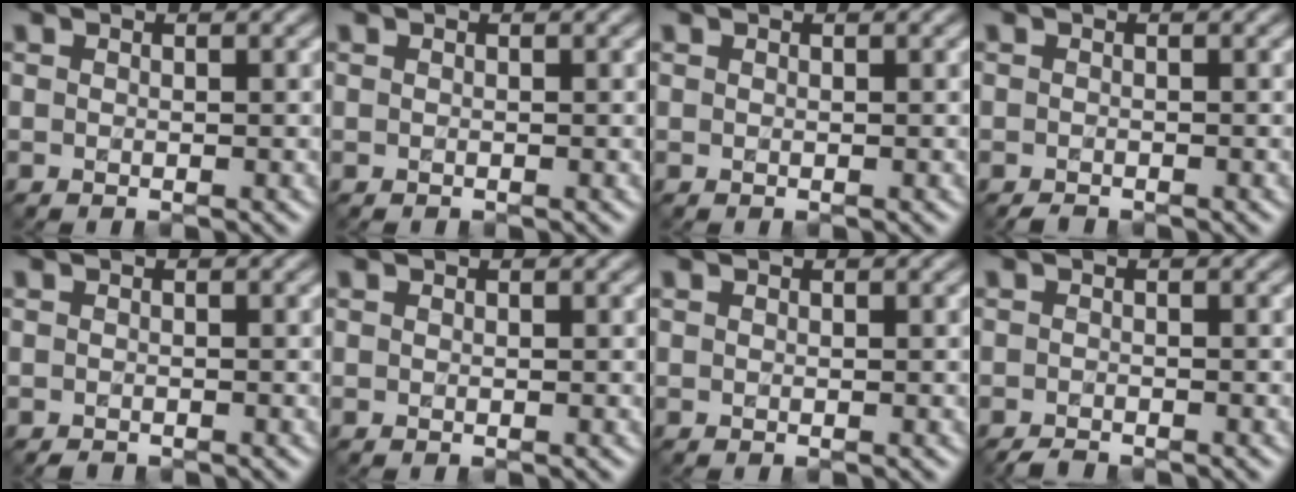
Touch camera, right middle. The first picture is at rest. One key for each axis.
{"total": 0.0}
{"total": 0.0}
{"total": 1.0, "fx": -0.9, "fy": 0.2, "fz": 0.4, "tx": -0.009, "ty": -0.005, "tz": -0.014}
{"total": 0.7, "fx": -0.6, "fy": 0.2, "fz": 0.2, "tx": -0.007, "ty": -0.006, "tz": -0.010}
{"total": 0.0}
{"total": 0.0}
{"total": 1.8, "fx": -1.6, "fy": 0.3, "fz": 0.8, "tx": -0.014, "ty": -0.006, "tz": -0.032}